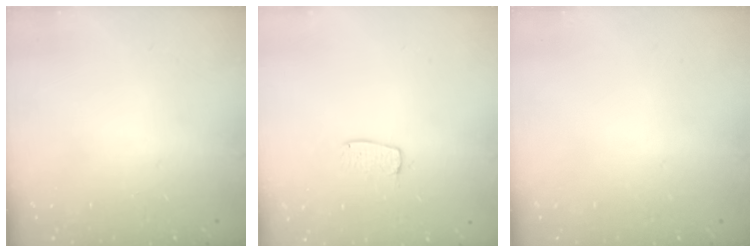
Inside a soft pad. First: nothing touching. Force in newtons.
{"total": 5.7, "press": 5.7, "slide": 0.4}
{"total": 0.0}